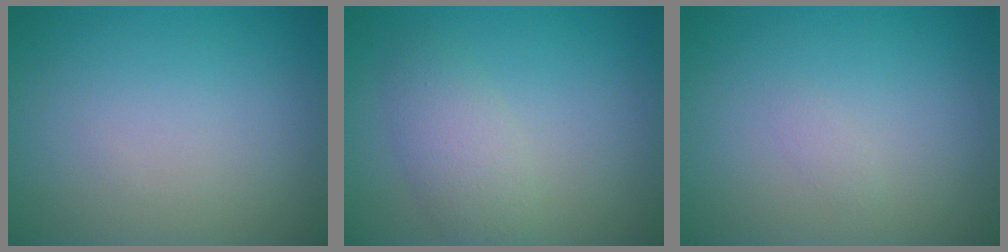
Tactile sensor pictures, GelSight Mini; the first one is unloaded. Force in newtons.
{"total": 2.9, "press": 2.9, "slide": 0.1}
{"total": 0.5, "press": 0.5, "slide": 0.0}